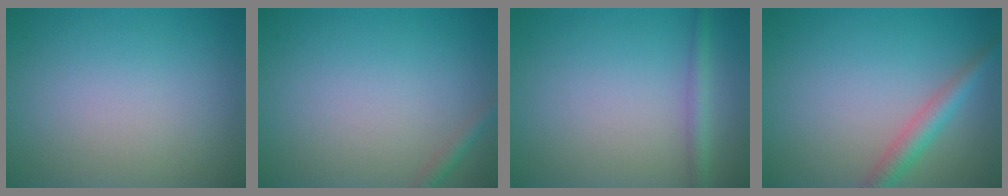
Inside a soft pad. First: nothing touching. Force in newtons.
{"total": 1.2, "press": 1.2, "slide": 0.1}
{"total": 1.7, "press": 1.7, "slide": 0.1}
{"total": 2.8, "press": 2.8, "slide": 0.1}